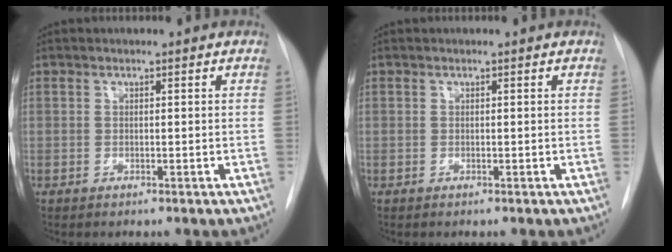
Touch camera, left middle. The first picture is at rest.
{"total": 0.0}